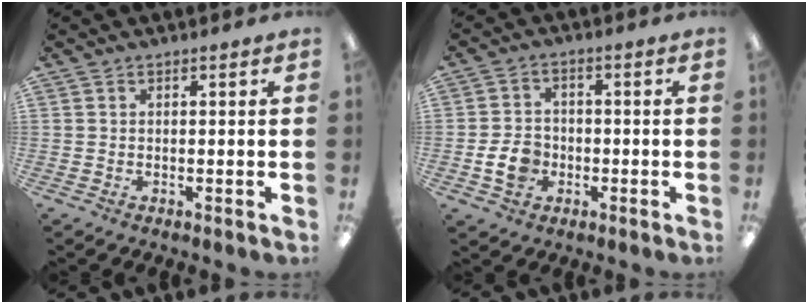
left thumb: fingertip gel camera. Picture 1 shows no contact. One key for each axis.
{"total": 6.7, "fx": -2.0, "fy": 5.1, "fz": 3.9, "tx": -0.083, "ty": 0.009, "tz": -0.034}